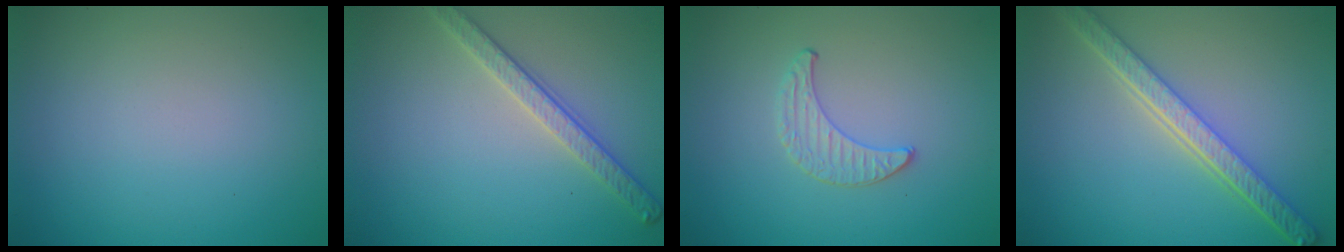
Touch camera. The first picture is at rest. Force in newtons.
{"total": 2.8, "press": 2.7, "slide": 0.8}
{"total": 1.0, "press": 1.0, "slide": 0.3}
{"total": 5.3, "press": 4.1, "slide": 3.4}